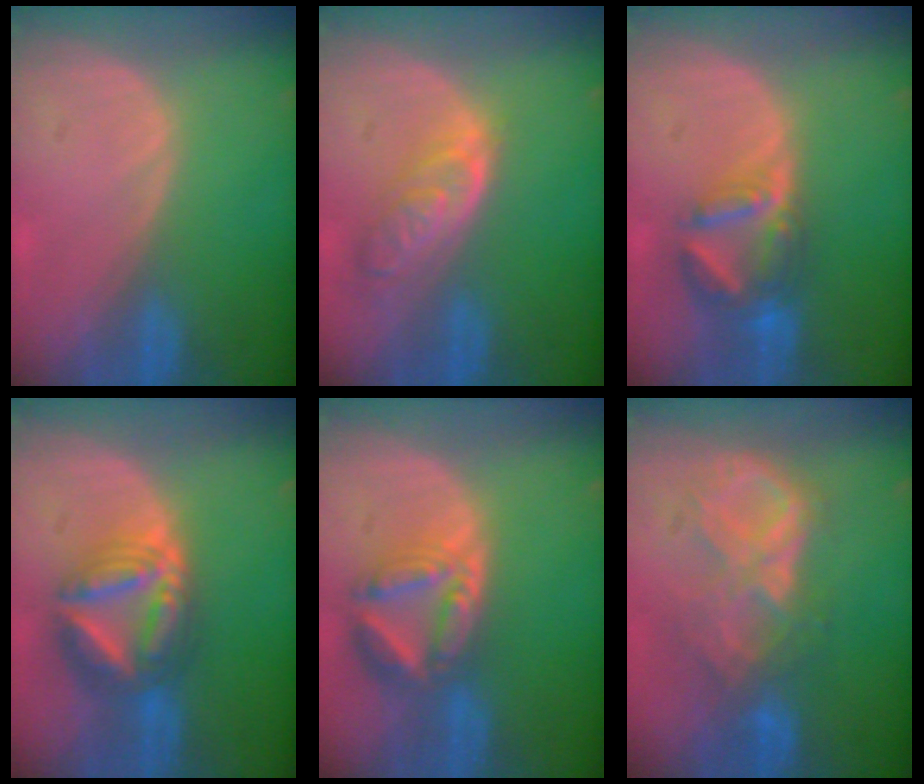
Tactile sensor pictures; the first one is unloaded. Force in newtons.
{"total": 6.4, "press": 5.7, "slide": 2.9}
{"total": 7.2, "press": 6.3, "slide": 3.4}
{"total": 8.7, "press": 8.7, "slide": 0.8}
{"total": 7.9, "press": 7.0, "slide": 3.8}
{"total": 8.8, "press": 7.6, "slide": 4.3}